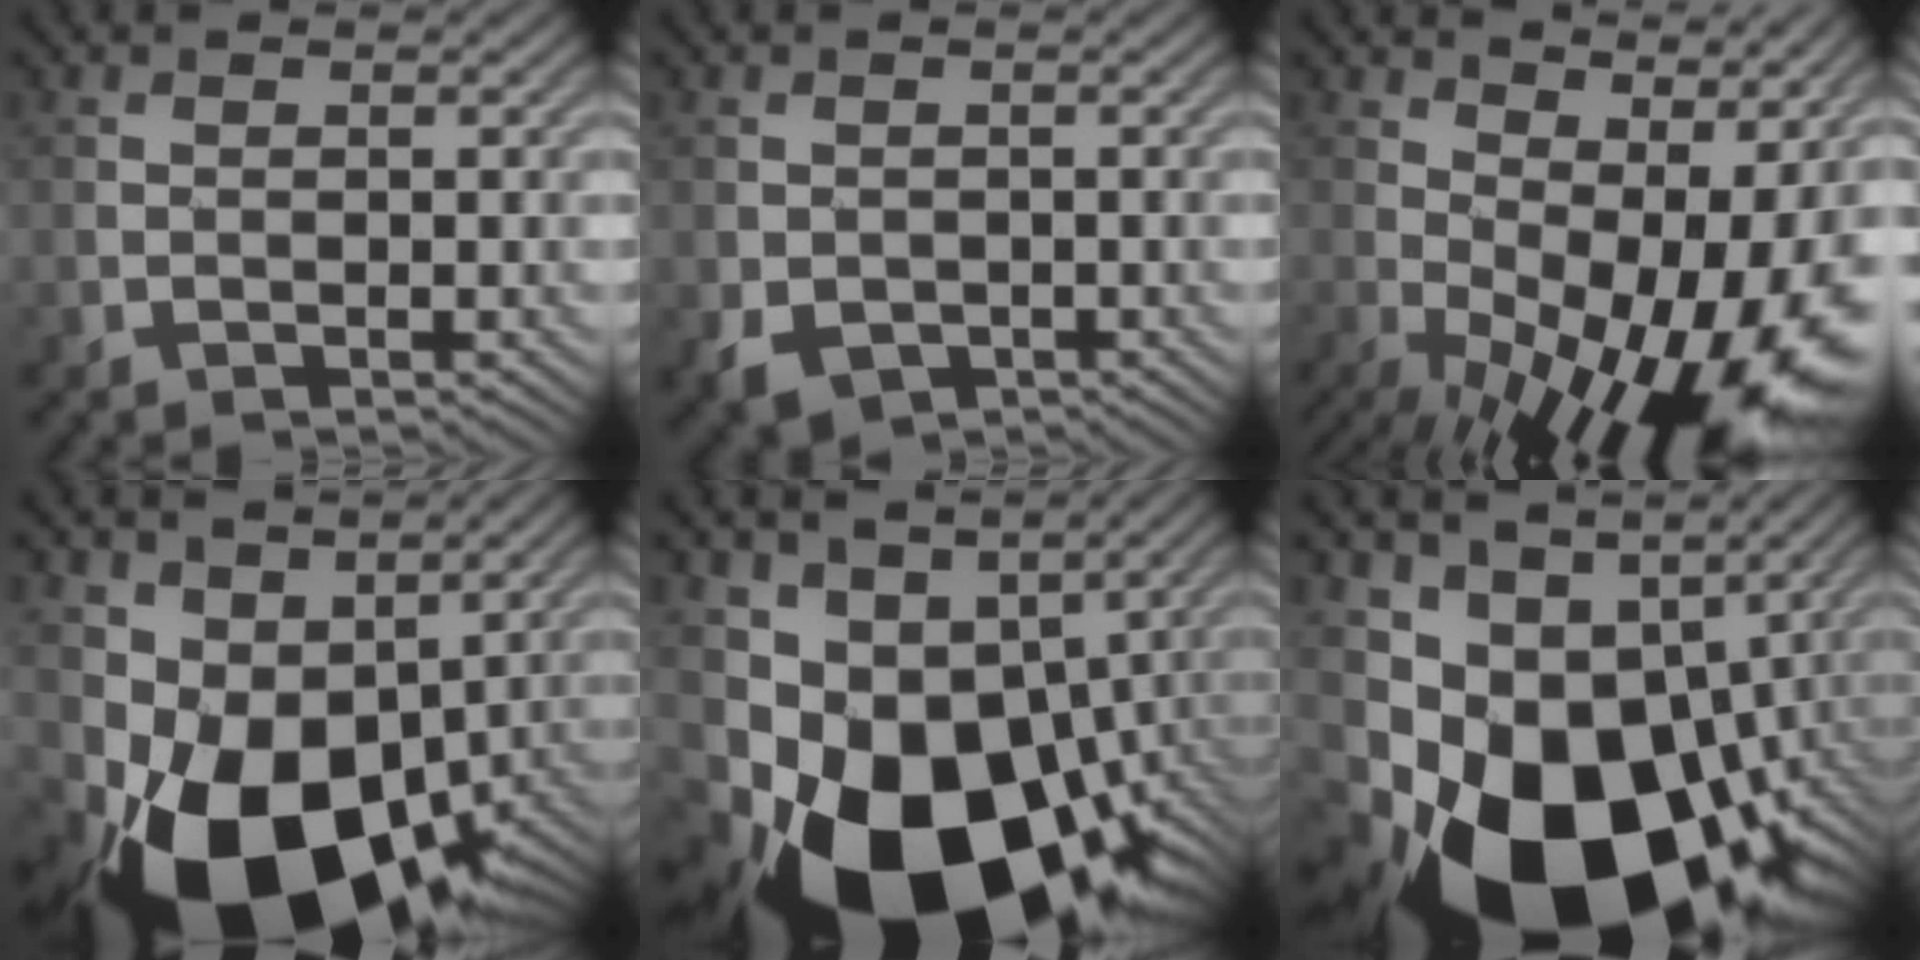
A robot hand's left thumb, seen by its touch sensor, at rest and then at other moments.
{"total": 3.5, "force": [-1.5, 2.7, 1.7], "torque": [-0.045, -0.018, -0.023]}
{"total": 16.1, "force": [0.6, 6.8, 14.6], "torque": [-0.200, -0.001, 0.032]}
{"total": 15.4, "force": [-3.6, 10.2, 10.9], "torque": [-0.210, -0.037, -0.041]}
{"total": 19.1, "force": [-6.8, 12.4, 12.8], "torque": [-0.244, -0.038, -0.095]}
{"total": 21.4, "force": [-8.6, 14.3, 13.5], "torque": [-0.257, -0.041, -0.122]}